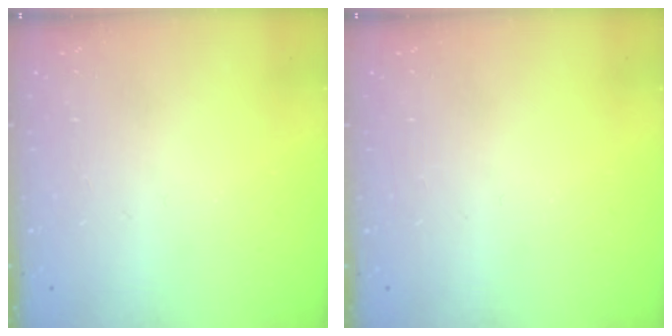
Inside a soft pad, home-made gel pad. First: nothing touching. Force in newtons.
{"total": 0.0}